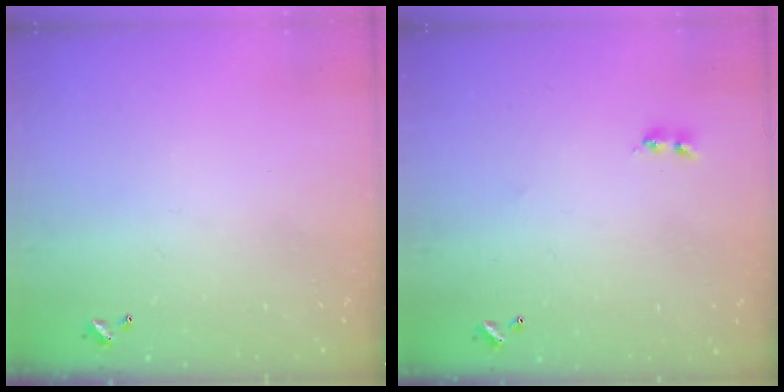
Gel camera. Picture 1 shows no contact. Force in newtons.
{"total": 2.2, "press": 2.1, "slide": 0.6}